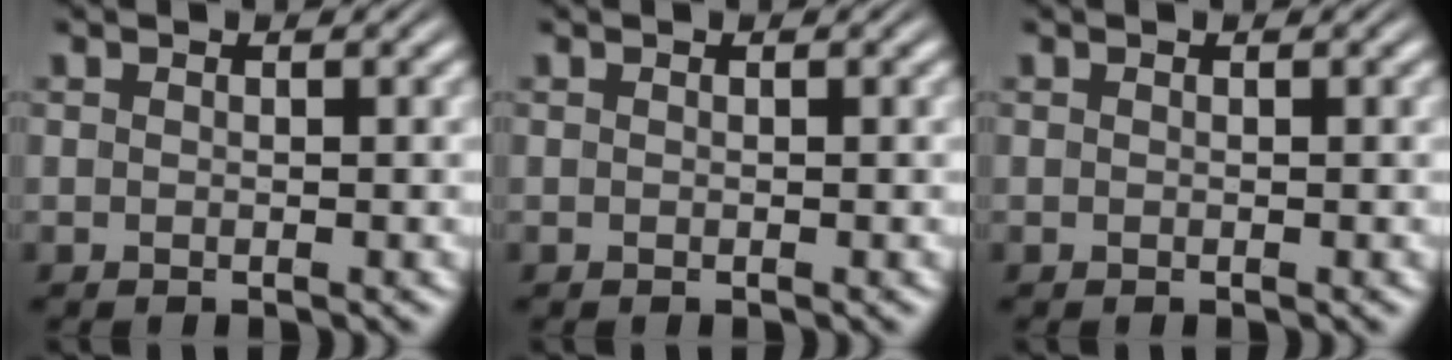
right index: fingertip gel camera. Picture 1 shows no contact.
{"total": 0.0}
{"total": 0.0}